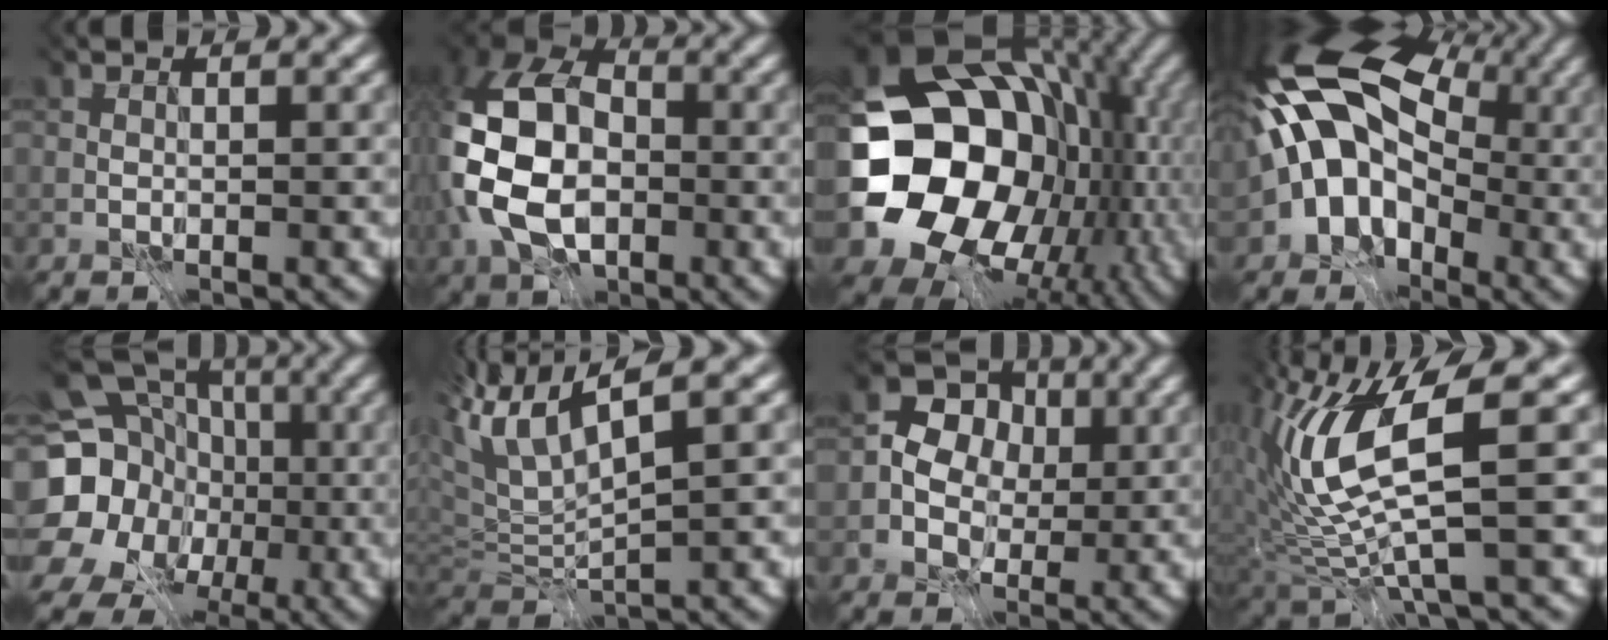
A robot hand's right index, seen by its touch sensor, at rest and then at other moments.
{"total": 11.1, "force": [-3.2, 7.0, 8.0], "torque": [-0.178, -0.017, -0.045]}
{"total": 15.2, "force": [-2.3, 12.5, 8.3], "torque": [-0.151, -0.027, -0.010]}
{"total": 13.1, "force": [-1.9, 8.4, 9.9], "torque": [-0.155, 0.003, -0.031]}
{"total": 19.1, "force": [-2.6, 17.4, 7.4], "torque": [-0.168, -0.002, -0.055]}
{"total": 4.3, "force": [0.7, 0.2, 4.3], "torque": [-0.101, 0.000, 0.035]}
{"total": 6.0, "force": [-0.9, 5.2, 2.8], "torque": [-0.029, 0.012, -0.018]}
{"total": 8.4, "force": [0.1, 1.1, 8.3], "torque": [-0.197, -0.022, 0.033]}